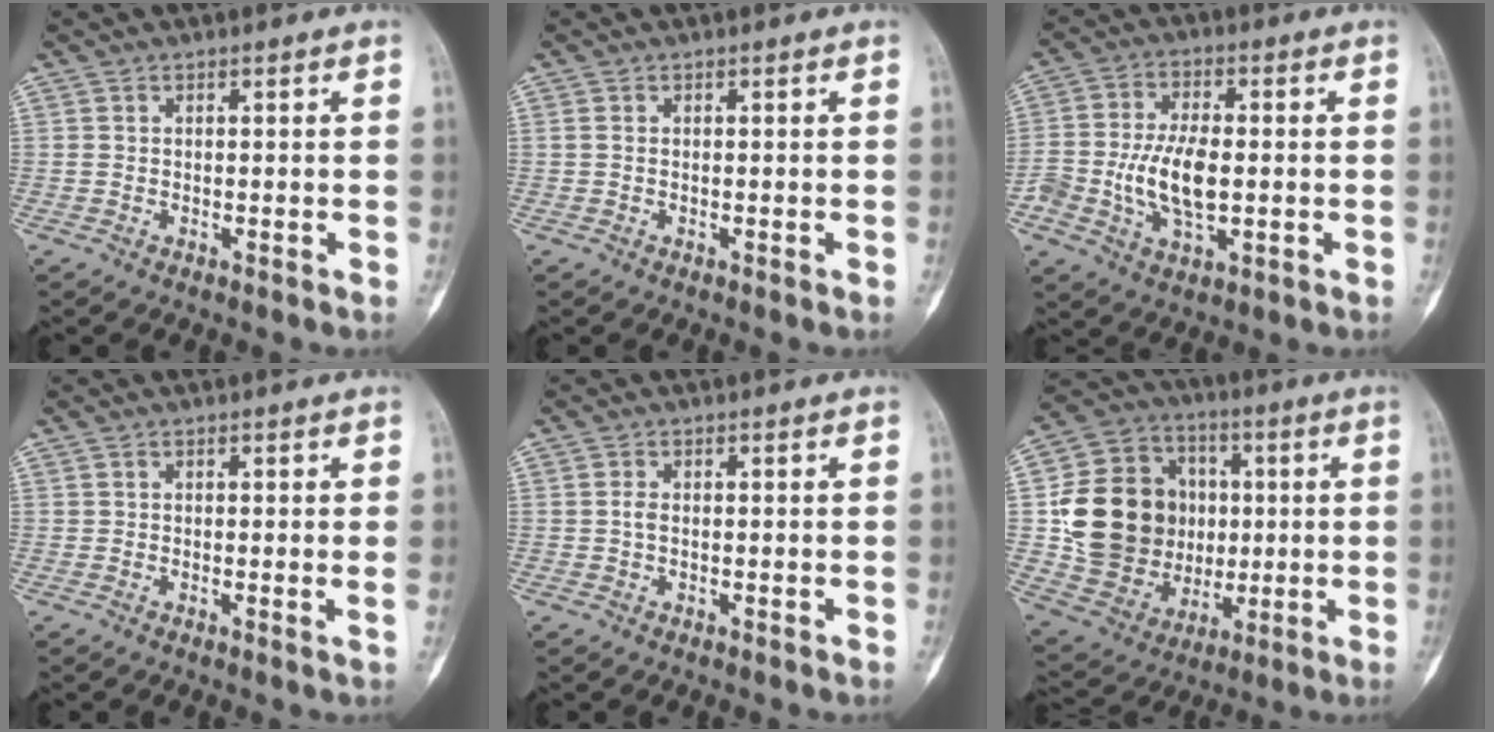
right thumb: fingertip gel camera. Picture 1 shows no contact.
{"total": 0.6, "force": [-0.1, 0.3, 0.5], "torque": [-0.012, 0.001, -0.002]}
{"total": 11.2, "force": [-1.4, 5.7, 9.5], "torque": [-0.185, 0.006, -0.025]}
{"total": 0.6, "force": [0.1, -0.1, 0.6], "torque": [-0.009, -0.002, -0.003]}
{"total": 1.2, "force": [-0.1, 0.7, 1.0], "torque": [-0.020, 0.000, -0.006]}
{"total": 21.6, "force": [1.2, 18.1, 11.6], "torque": [-0.178, 0.020, 0.041]}